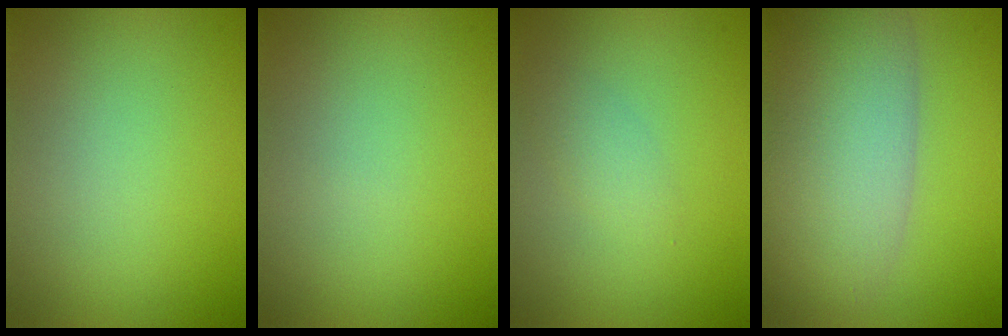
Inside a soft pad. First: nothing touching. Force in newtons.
{"total": 0.0}
{"total": 1.4, "press": 1.4, "slide": 0.0}
{"total": 10.4, "press": 10.4, "slide": 0.8}